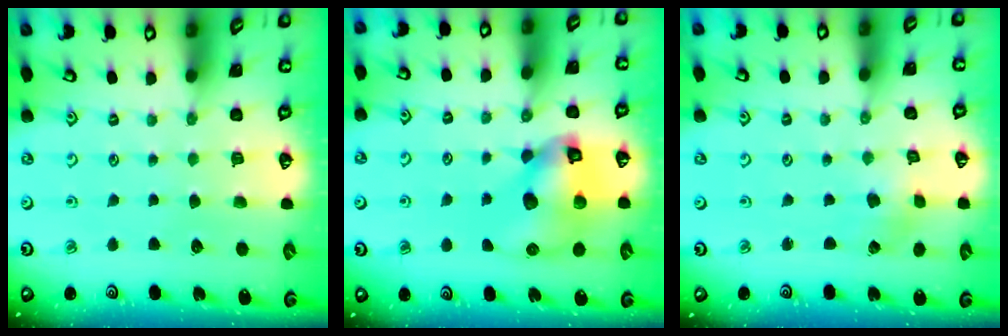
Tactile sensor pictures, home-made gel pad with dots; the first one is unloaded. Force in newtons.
{"total": 12.2, "press": 12.1, "slide": 1.8}
{"total": 1.2, "press": 1.1, "slide": 0.2}